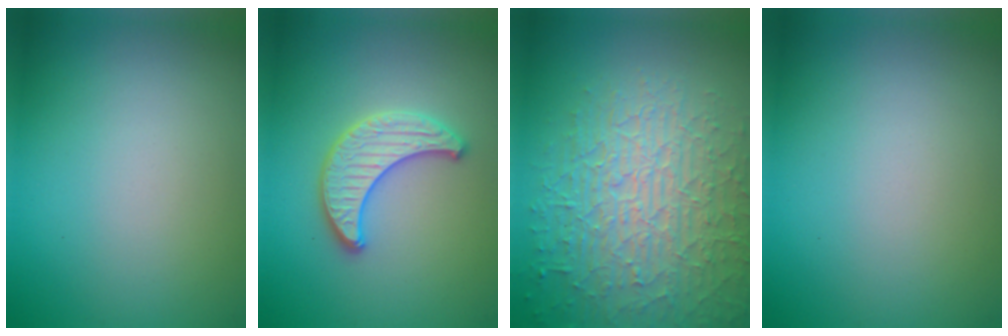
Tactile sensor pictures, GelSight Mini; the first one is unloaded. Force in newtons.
{"total": 3.3, "press": 3.3, "slide": 0.3}
{"total": 8.9, "press": 6.2, "slide": 6.4}
{"total": 0.0}